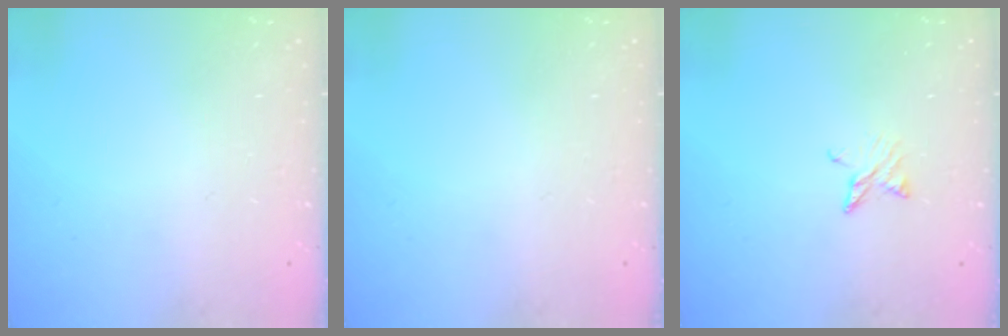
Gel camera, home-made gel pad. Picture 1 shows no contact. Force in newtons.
{"total": 0.0}
{"total": 3.4, "press": 3.3, "slide": 0.5}